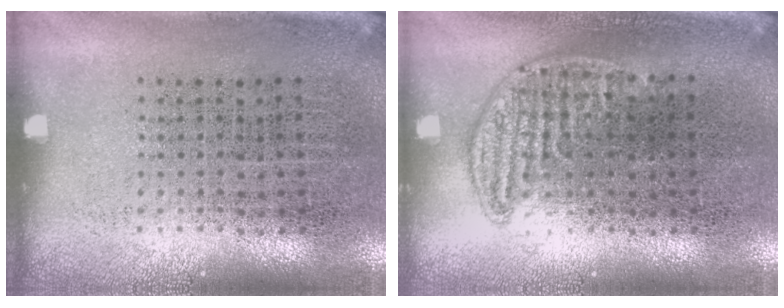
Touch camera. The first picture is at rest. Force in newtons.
{"total": 0.8, "press": 0.8, "slide": 0.3}